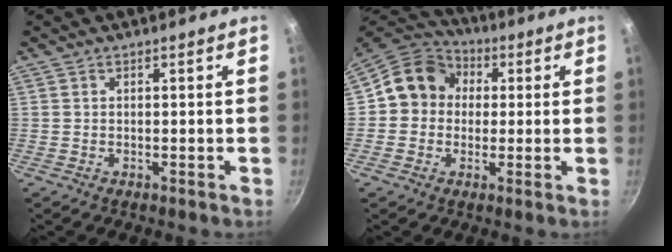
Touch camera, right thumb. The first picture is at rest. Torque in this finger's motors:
{"motor_torque": [-0.74, 0.89, 0.02, 0.13, 0.13]}